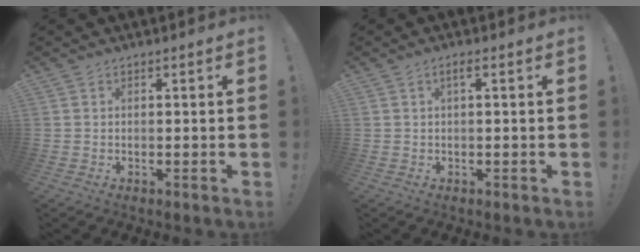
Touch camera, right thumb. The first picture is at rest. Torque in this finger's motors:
{"motor_torque": [-0.08, 0.08, -0.01, 0.00, 0.00]}